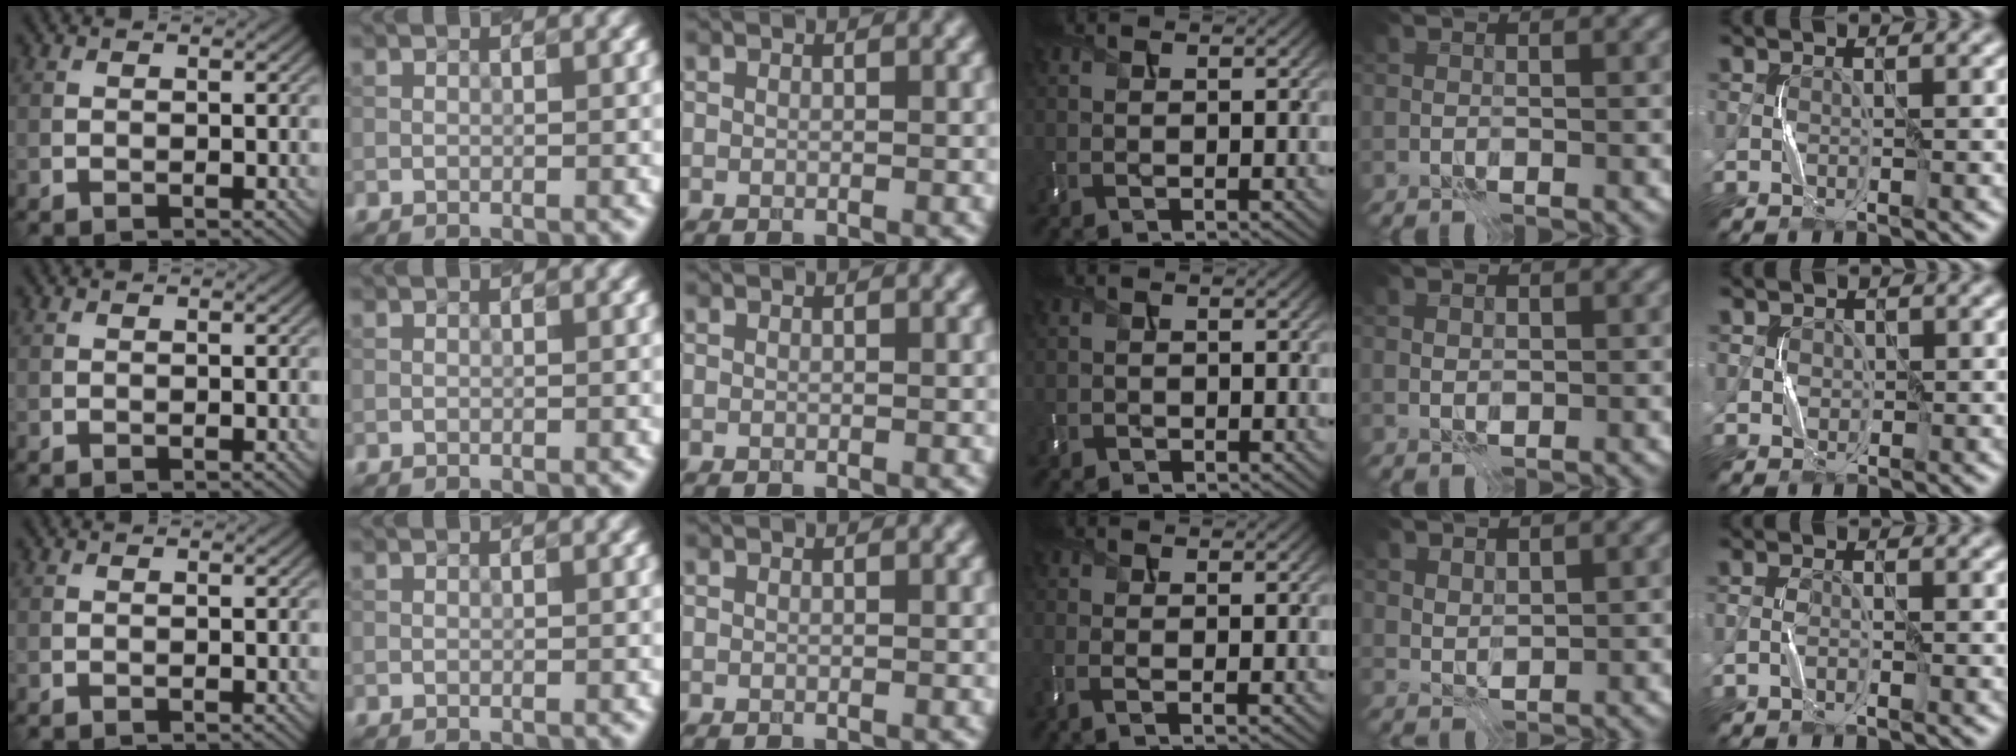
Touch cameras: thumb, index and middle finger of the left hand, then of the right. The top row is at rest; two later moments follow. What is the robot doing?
{"motion": "press", "object": "memory foam"}